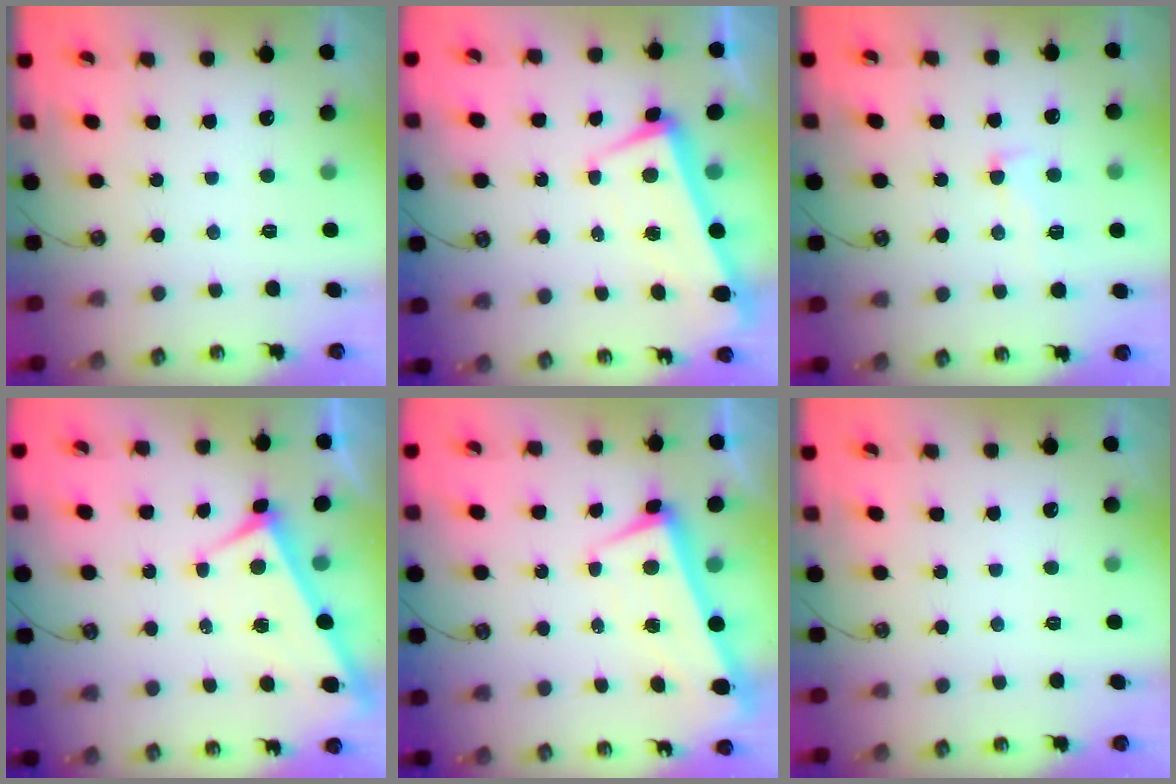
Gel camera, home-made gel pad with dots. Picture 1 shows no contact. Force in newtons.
{"total": 2.3, "press": 1.4, "slide": 1.8}
{"total": 3.2, "press": 2.7, "slide": 1.7}
{"total": 3.9, "press": 3.9, "slide": 0.4}
{"total": 2.7, "press": 2.0, "slide": 1.8}
{"total": 0.0}